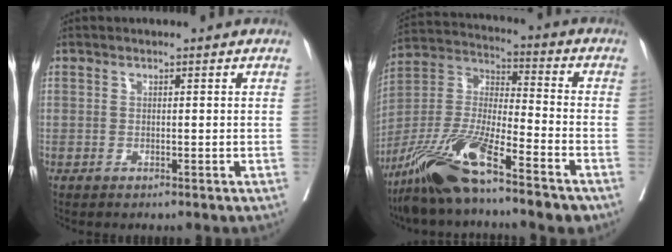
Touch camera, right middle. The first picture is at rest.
{"total": 16.6, "force": [-11.6, 2.3, 11.7], "torque": [-0.257, -0.019, -0.215]}